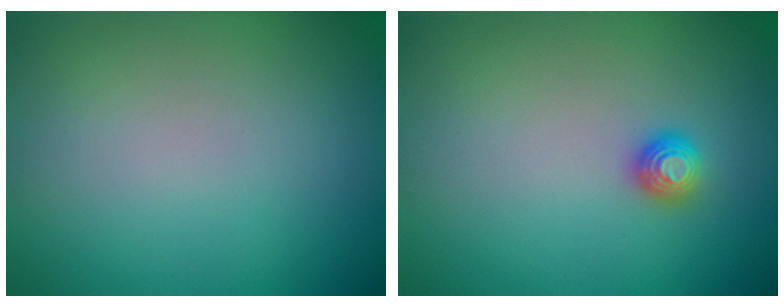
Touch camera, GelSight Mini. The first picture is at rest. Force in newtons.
{"total": 1.1, "press": 1.0, "slide": 0.3}